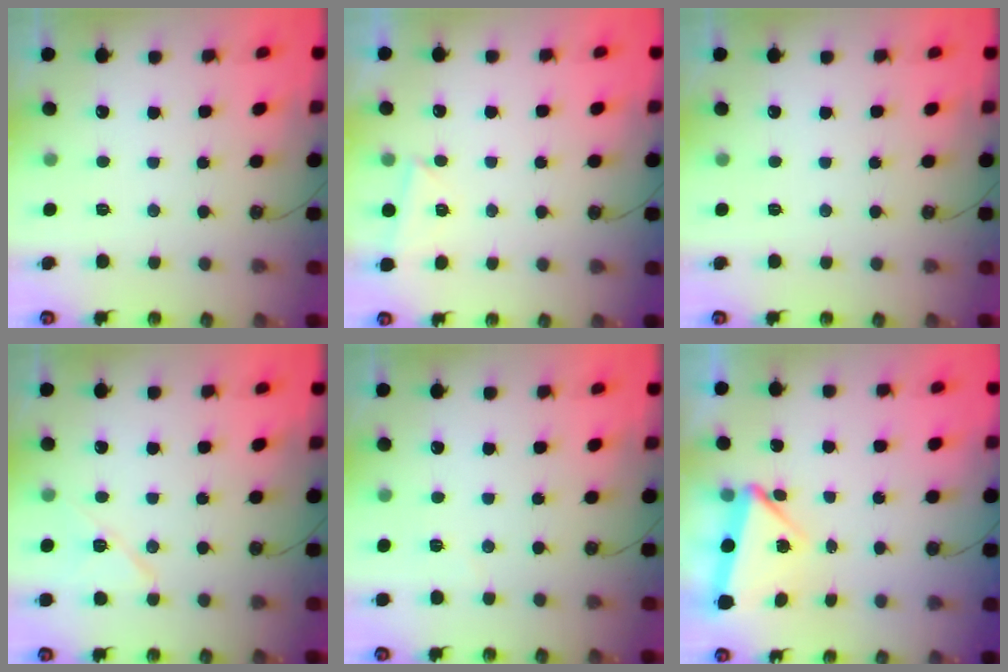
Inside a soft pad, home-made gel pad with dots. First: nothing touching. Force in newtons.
{"total": 1.6, "press": 1.6, "slide": 0.3}
{"total": 0.0}
{"total": 8.8, "press": 8.7, "slide": 1.1}
{"total": 1.5, "press": 1.5, "slide": 0.5}
{"total": 4.7, "press": 4.6, "slide": 0.5}